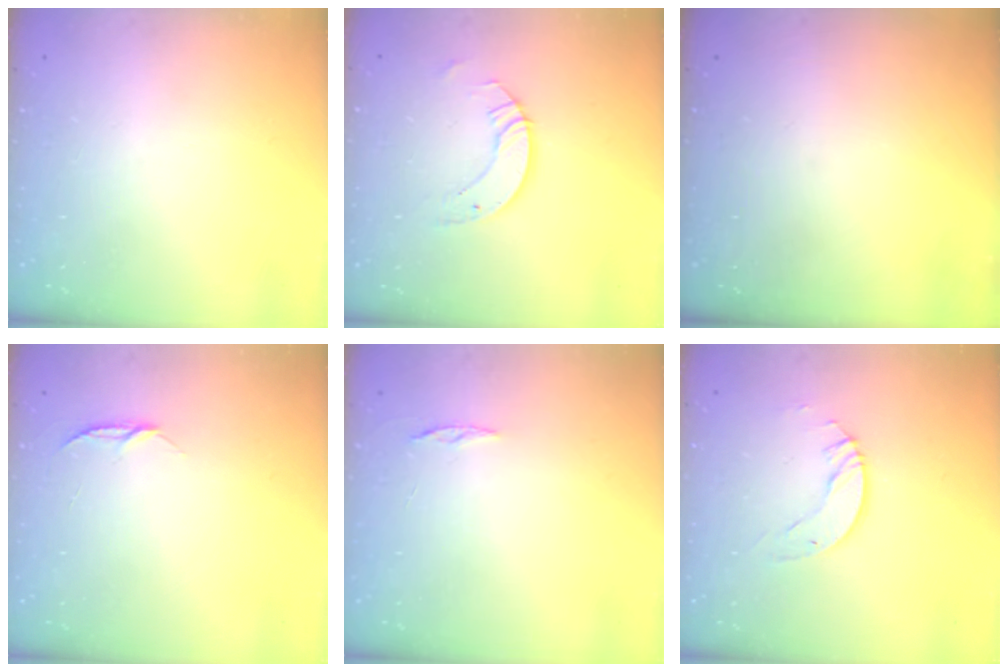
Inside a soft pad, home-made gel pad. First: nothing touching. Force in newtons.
{"total": 6.2, "press": 6.2, "slide": 0.6}
{"total": 0.0}
{"total": 4.0, "press": 4.0, "slide": 0.4}
{"total": 3.1, "press": 3.1, "slide": 0.3}
{"total": 4.1, "press": 4.1, "slide": 0.4}